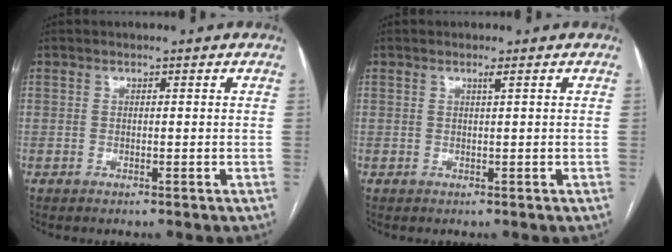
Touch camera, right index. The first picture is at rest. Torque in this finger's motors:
{"motor_torque": [0.13, 0.00, 0.05, 0.01]}